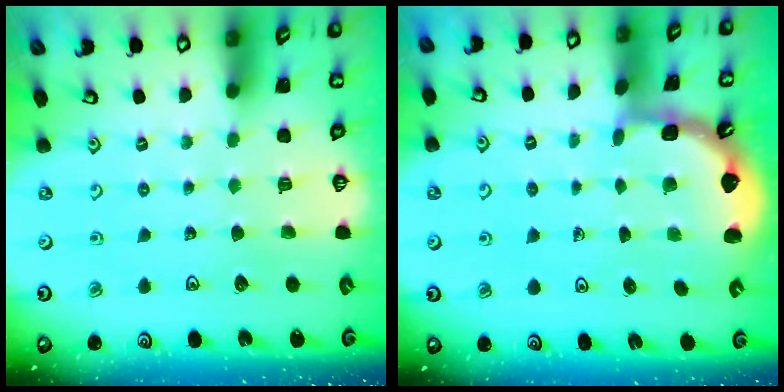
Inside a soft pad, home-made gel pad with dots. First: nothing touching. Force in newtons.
{"total": 2.0, "press": 2.0, "slide": 0.2}